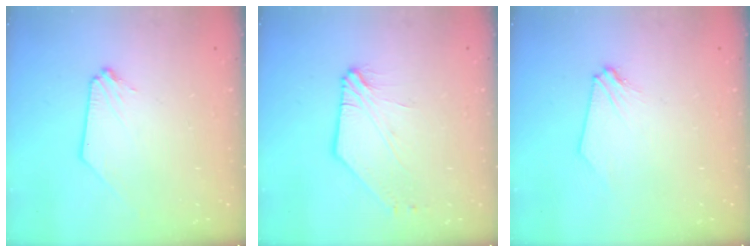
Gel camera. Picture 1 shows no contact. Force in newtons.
{"total": 3.6, "press": 3.6, "slide": 0.5}
{"total": 0.0}